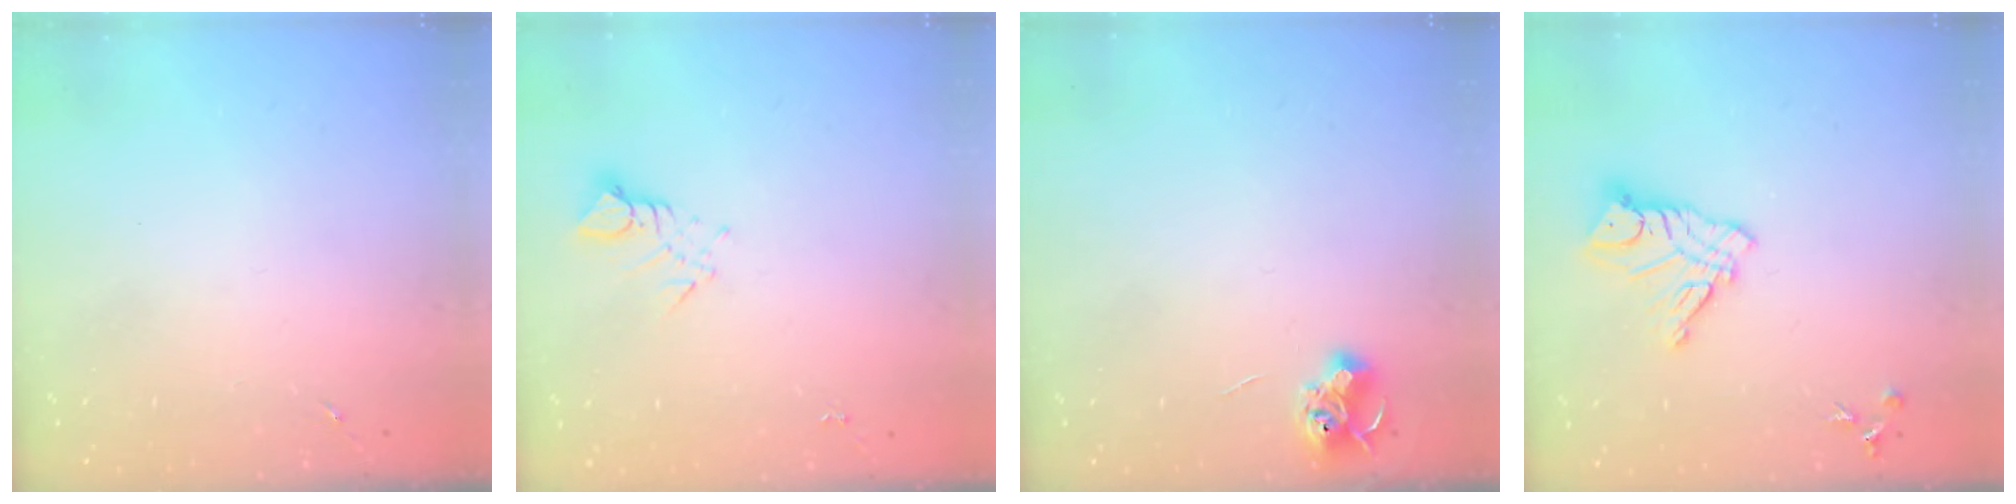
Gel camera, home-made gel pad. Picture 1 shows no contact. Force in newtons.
{"total": 3.8, "press": 3.8, "slide": 0.2}
{"total": 6.5, "press": 6.5, "slide": 0.8}
{"total": 11.6, "press": 11.6, "slide": 0.7}